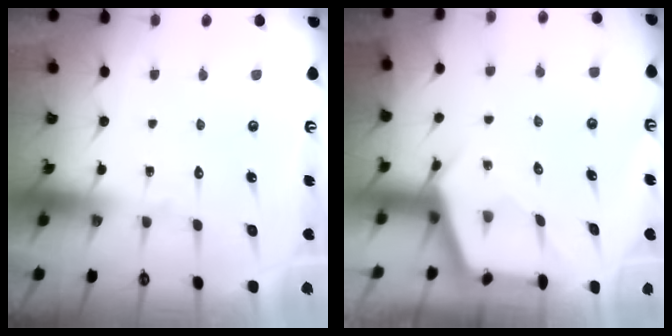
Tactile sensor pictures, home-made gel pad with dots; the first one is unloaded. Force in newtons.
{"total": 2.7, "press": 2.7, "slide": 0.3}